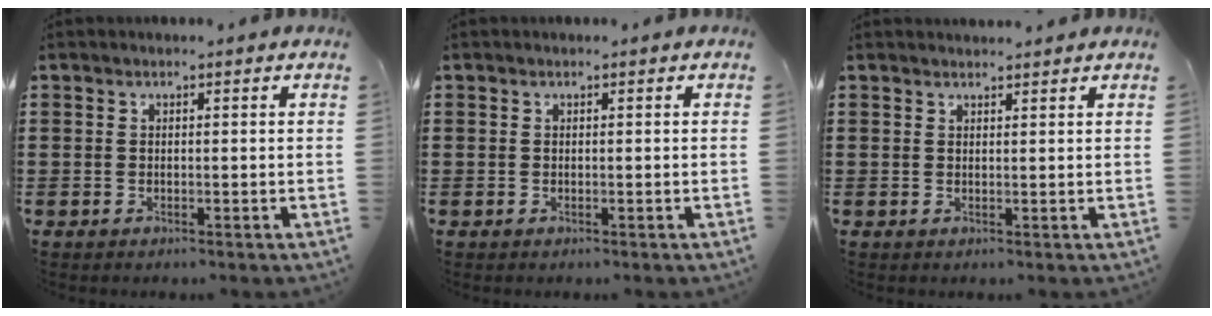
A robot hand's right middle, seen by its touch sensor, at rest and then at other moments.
{"total": 0.0}
{"total": 1.1, "force": [1.1, 0.1, 0.1], "torque": [0.005, -0.005, 0.019]}